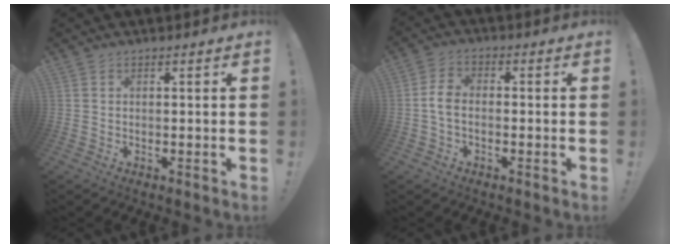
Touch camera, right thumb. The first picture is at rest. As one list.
[{"total": 5.3, "force": [-1.3, 3.1, 4.1], "torque": [-0.085, 0.012, -0.022]}]